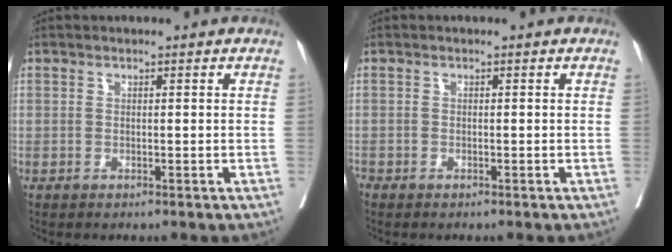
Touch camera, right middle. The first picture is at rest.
{"total": 0.7, "force": [-0.6, 0.4, 0.0], "torque": [-0.001, 0.002, -0.012]}